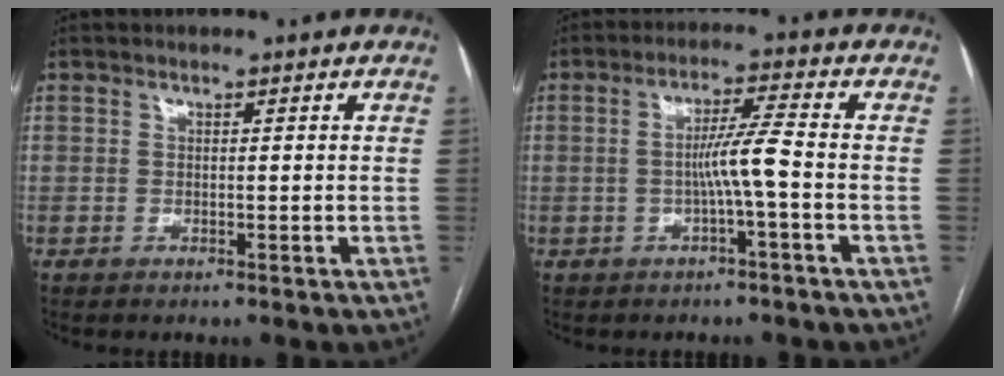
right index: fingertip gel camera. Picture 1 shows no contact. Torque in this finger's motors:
{"motor_torque": [0.25, -0.04, 0.16, 0.10]}